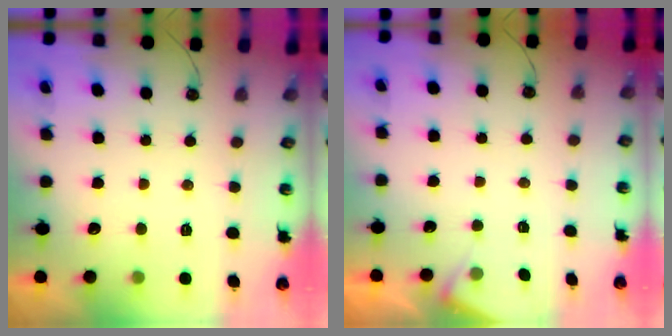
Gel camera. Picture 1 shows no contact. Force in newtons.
{"total": 4.1, "press": 4.1, "slide": 0.2}